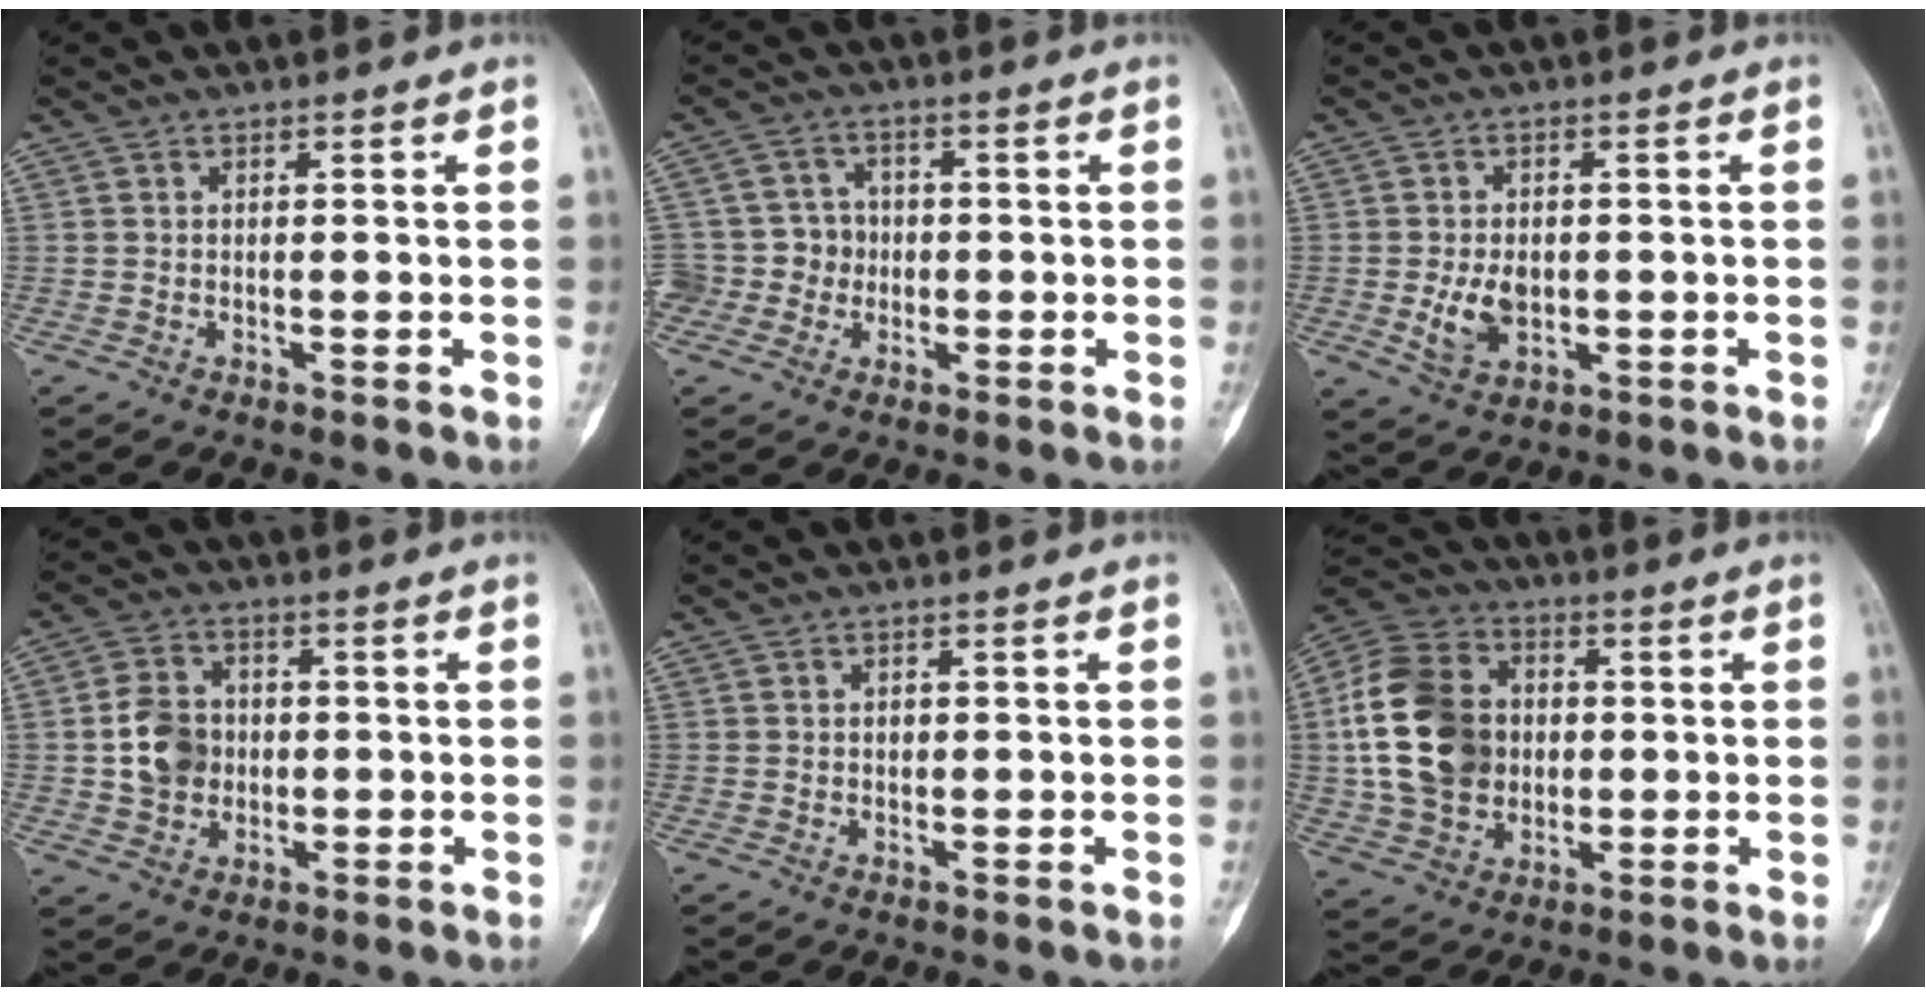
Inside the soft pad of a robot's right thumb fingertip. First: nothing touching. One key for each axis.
{"total": 7.2, "fx": -1.4, "fy": 7.0, "fz": 1.0, "tx": 0.022, "ty": 0.018, "tz": -0.028}
{"total": 6.1, "fx": -0.7, "fy": 4.2, "fz": 4.4, "tx": -0.066, "ty": -0.003, "tz": -0.006}
{"total": 8.5, "fx": -0.2, "fy": 7.0, "fz": 4.7, "tx": -0.059, "ty": 0.010, "tz": -0.005}
{"total": 0.7, "fx": 0.1, "fy": 0.6, "fz": 0.3, "tx": 0.005, "ty": 0.002, "tz": 0.000}
{"total": 19.2, "fx": 1.1, "fy": 14.9, "fz": 12.0, "tx": -0.214, "ty": 0.016, "tz": 0.020}